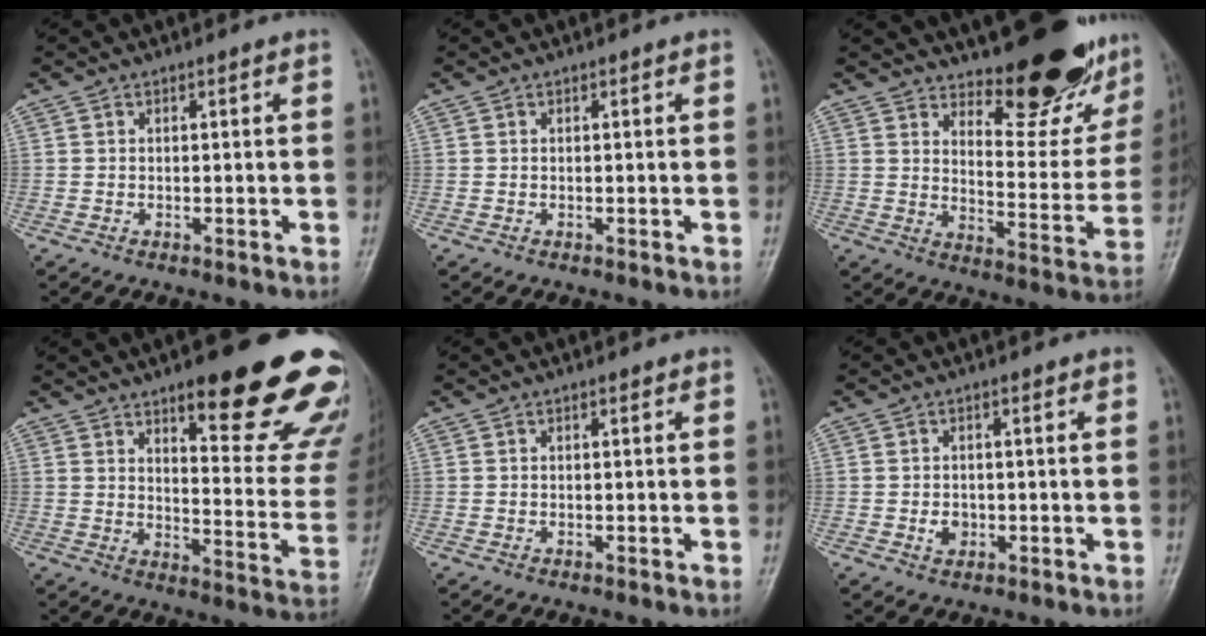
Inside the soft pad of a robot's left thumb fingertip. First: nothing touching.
{"total": 0.0}
{"total": 19.7, "force": [15.6, 6.4, 10.1], "torque": [-0.093, -0.130, 0.210]}
{"total": 24.6, "force": [14.8, 6.7, 18.4], "torque": [-0.198, -0.075, 0.198]}
{"total": 0.0}
{"total": 2.4, "force": [-0.5, 1.9, 1.2], "torque": [-0.010, 0.002, -0.006]}